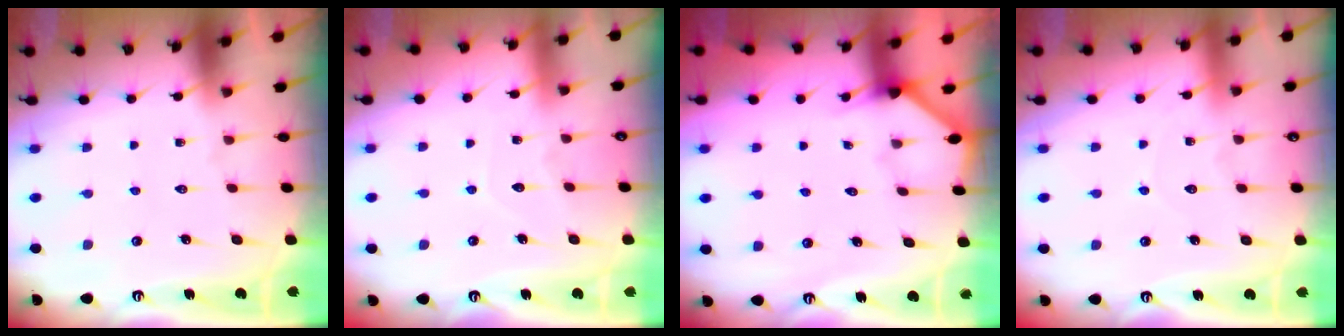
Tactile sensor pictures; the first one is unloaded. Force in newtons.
{"total": 5.0, "press": 4.9, "slide": 0.6}
{"total": 2.6, "press": 2.6, "slide": 0.3}
{"total": 3.6, "press": 3.5, "slide": 0.4}